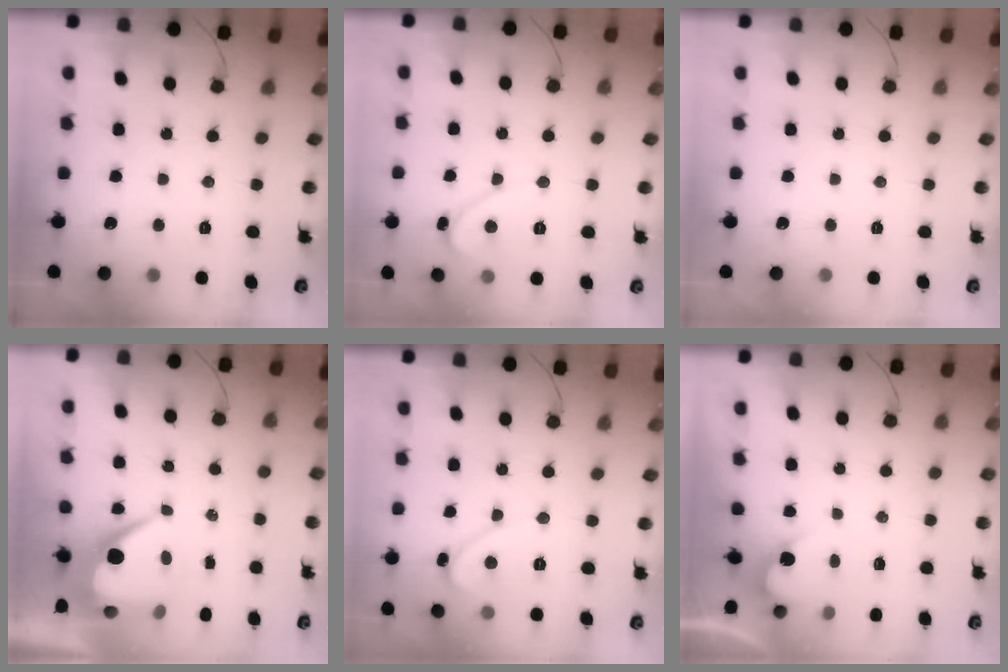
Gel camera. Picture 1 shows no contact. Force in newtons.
{"total": 2.4, "press": 2.4, "slide": 0.2}
{"total": 0.0}
{"total": 10.1, "press": 10.1, "slide": 0.9}
{"total": 2.4, "press": 2.4, "slide": 0.2}
{"total": 2.4, "press": 2.4, "slide": 0.1}